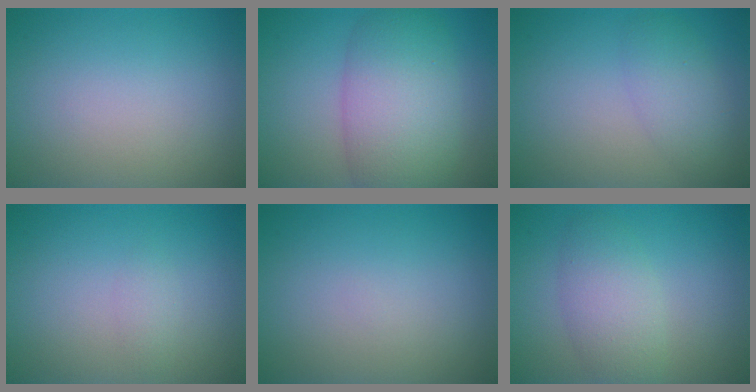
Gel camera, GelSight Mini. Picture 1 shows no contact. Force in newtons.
{"total": 8.2, "press": 8.2, "slide": 0.1}
{"total": 2.8, "press": 2.8, "slide": 0.2}
{"total": 0.9, "press": 0.9, "slide": 0.0}
{"total": 0.0}
{"total": 3.7, "press": 3.7, "slide": 0.2}